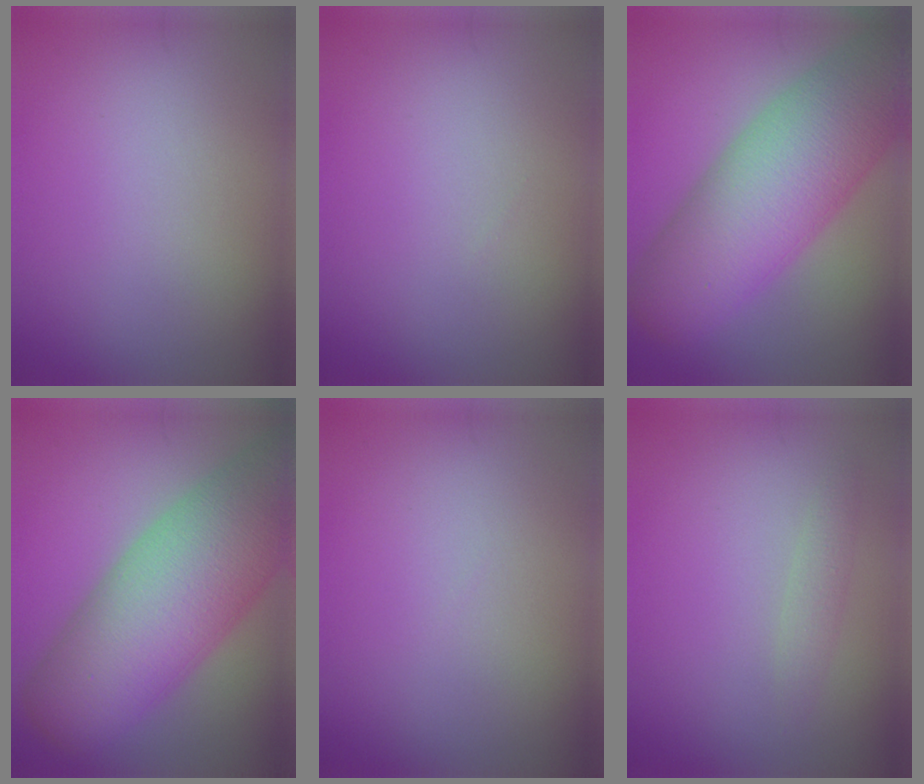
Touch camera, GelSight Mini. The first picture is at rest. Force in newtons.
{"total": 0.0}
{"total": 12.2, "press": 12.2, "slide": 0.4}
{"total": 13.9, "press": 13.9, "slide": 0.7}
{"total": 0.0}
{"total": 1.3, "press": 1.3, "slide": 0.1}